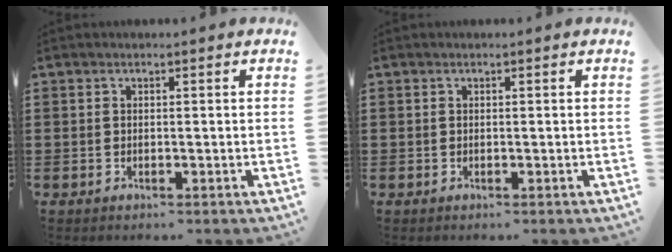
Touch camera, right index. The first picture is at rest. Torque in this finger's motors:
{"motor_torque": [0.00, 0.00, 0.00, 0.00]}